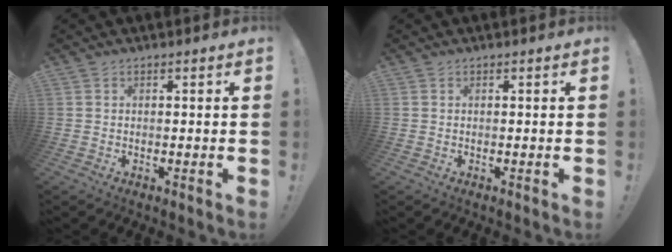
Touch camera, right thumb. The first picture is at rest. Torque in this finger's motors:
{"motor_torque": [0.00, 0.00, 0.00, 0.00, 0.00]}